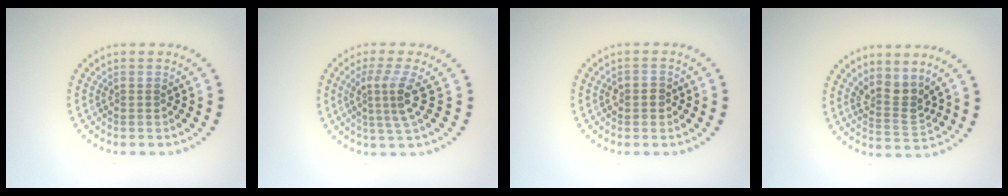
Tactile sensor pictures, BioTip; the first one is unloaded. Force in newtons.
{"total": 3.3, "press": 2.3, "slide": 2.3}
{"total": 1.4, "press": 1.3, "slide": 0.4}
{"total": 2.7, "press": 1.9, "slide": 1.9}